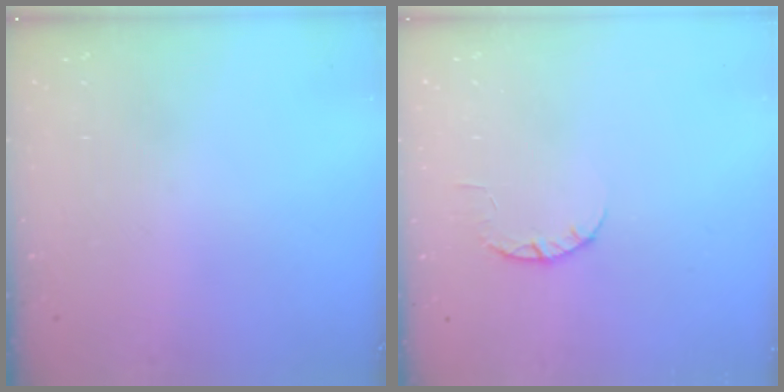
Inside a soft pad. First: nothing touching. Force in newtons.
{"total": 3.3, "press": 3.3, "slide": 0.5}